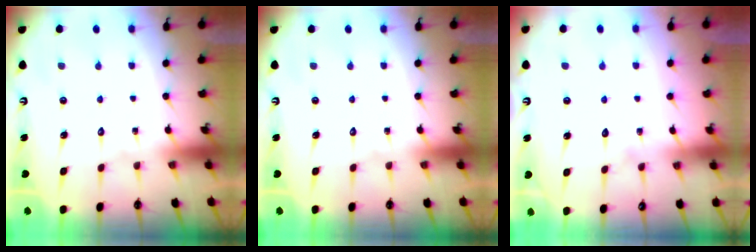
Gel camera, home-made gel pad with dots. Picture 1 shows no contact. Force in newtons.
{"total": 0.0}
{"total": 5.5, "press": 5.5, "slide": 0.5}